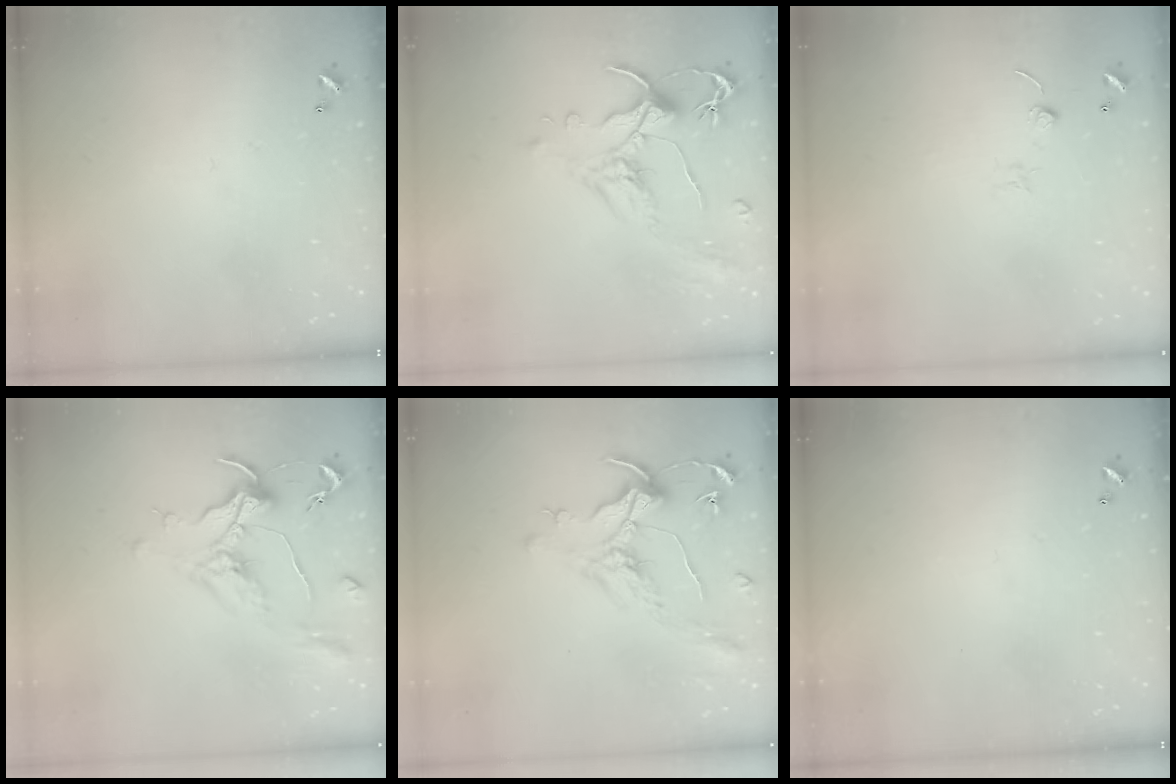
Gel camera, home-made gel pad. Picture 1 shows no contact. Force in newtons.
{"total": 1.8, "press": 1.3, "slide": 1.3}
{"total": 0.0}
{"total": 1.7, "press": 1.6, "slide": 0.6}
{"total": 1.6, "press": 1.4, "slide": 0.7}
{"total": 0.0}